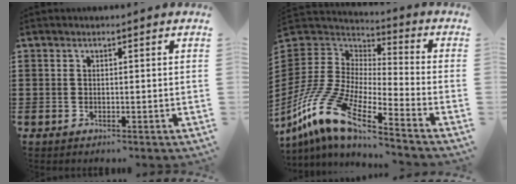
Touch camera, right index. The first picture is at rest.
{"total": 13.2, "force": [-10.1, 3.0, 8.0], "torque": [-0.208, -0.007, -0.211]}